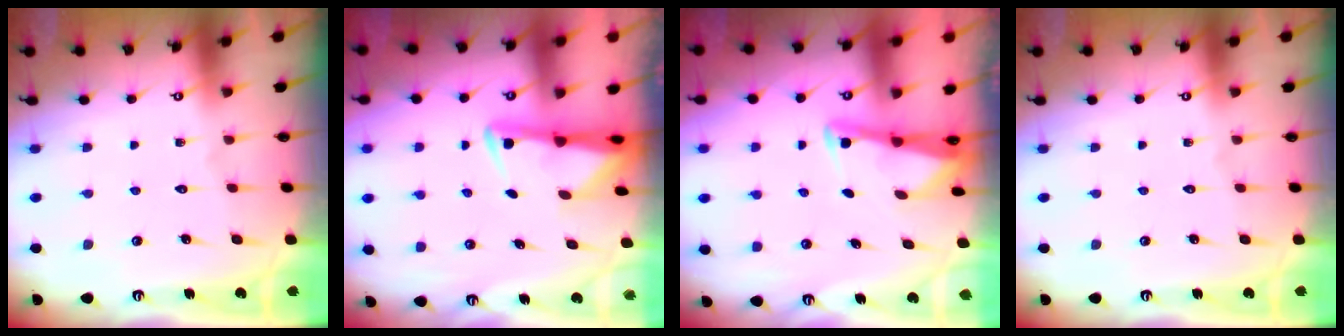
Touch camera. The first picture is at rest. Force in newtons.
{"total": 2.9, "press": 2.8, "slide": 0.4}
{"total": 2.8, "press": 2.8, "slide": 0.2}
{"total": 0.0}